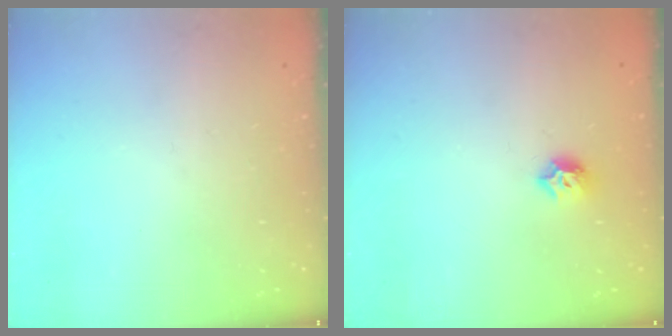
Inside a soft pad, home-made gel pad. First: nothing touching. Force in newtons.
{"total": 6.7, "press": 6.6, "slide": 1.1}